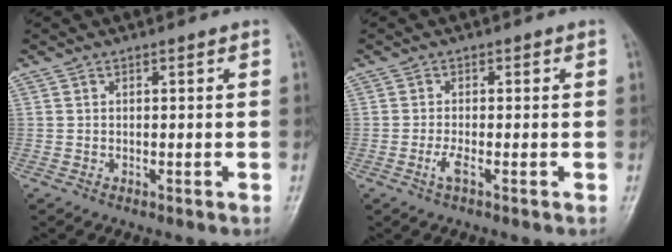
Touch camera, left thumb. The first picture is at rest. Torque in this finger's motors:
{"motor_torque": [0.04, 0.05, 0.20, 0.05, 0.02]}